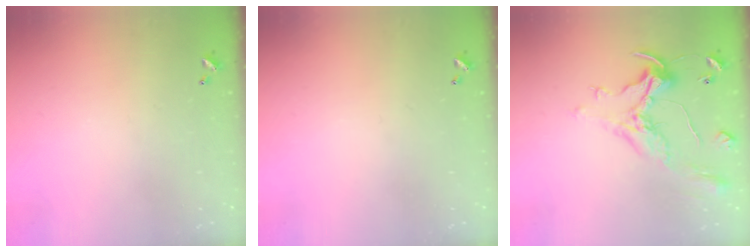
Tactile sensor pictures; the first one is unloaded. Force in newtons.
{"total": 0.0}
{"total": 0.9, "press": 0.2, "slide": 0.9}